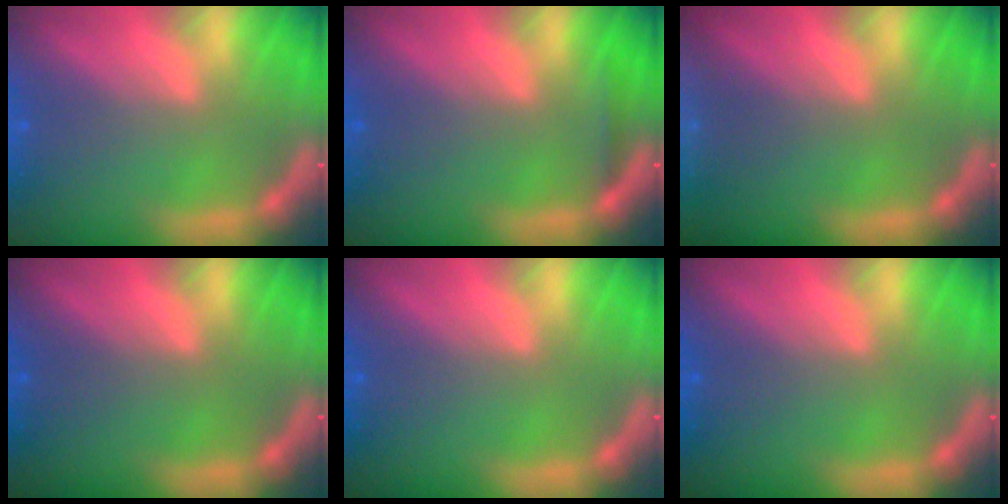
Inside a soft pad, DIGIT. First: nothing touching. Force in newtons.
{"total": 0.9}
{"total": 8.0}
{"total": 0.0}
{"total": 0.0}
{"total": 0.0}